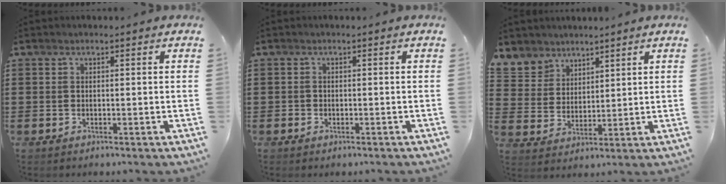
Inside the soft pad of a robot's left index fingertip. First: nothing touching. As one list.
[{"total": 0.9, "force": [-0.5, 0.7, 0.1], "torque": [-0.004, 0.002, -0.012]}, {"total": 5.7, "force": [4.4, 3.6, 0.1], "torque": [-0.034, -0.013, 0.084]}]